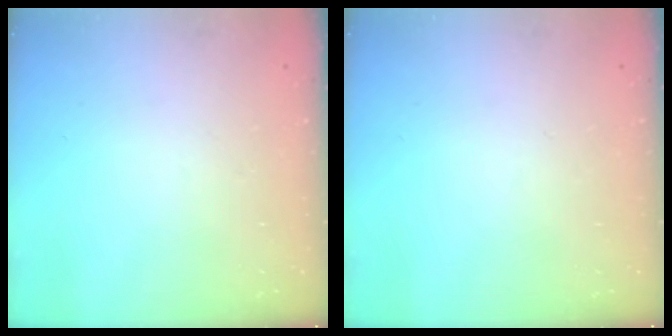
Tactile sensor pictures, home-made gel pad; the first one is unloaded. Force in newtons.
{"total": 0.0}